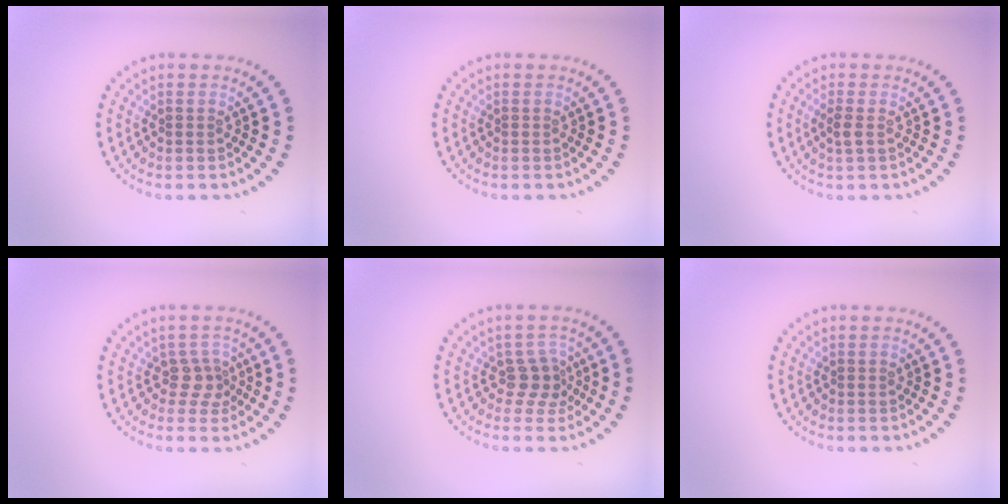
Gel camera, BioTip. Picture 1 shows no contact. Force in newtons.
{"total": 0.0}
{"total": 1.1, "press": 1.0, "slide": 0.5}
{"total": 2.0, "press": 1.6, "slide": 1.3}
{"total": 2.3, "press": 1.9, "slide": 1.3}
{"total": 0.0}